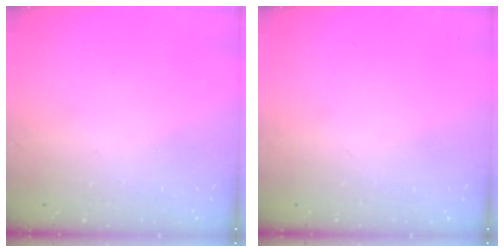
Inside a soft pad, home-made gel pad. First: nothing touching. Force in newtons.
{"total": 0.0}